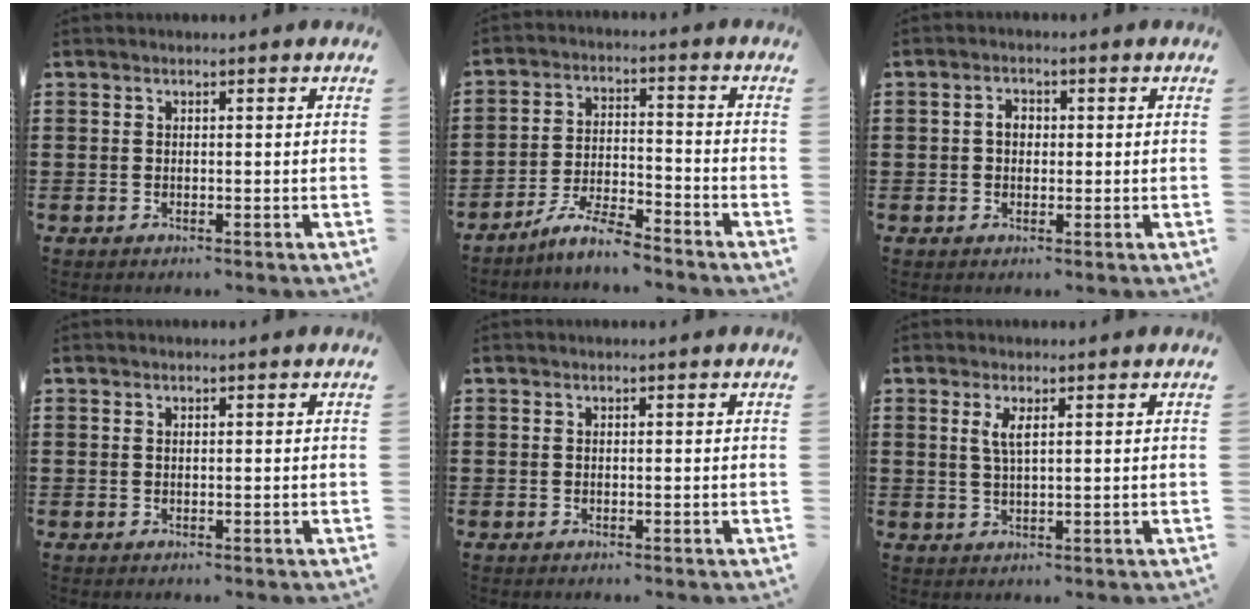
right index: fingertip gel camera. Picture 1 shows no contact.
{"total": 6.2, "force": [-5.6, 0.3, 2.5], "torque": [-0.061, -0.003, -0.111]}
{"total": 2.1, "force": [0.1, 1.5, 1.5], "torque": [-0.031, 0.006, 0.000]}
{"total": 0.0}
{"total": 0.0}
{"total": 2.6, "force": [1.1, 0.7, 2.3], "torque": [-0.049, 0.004, 0.018]}